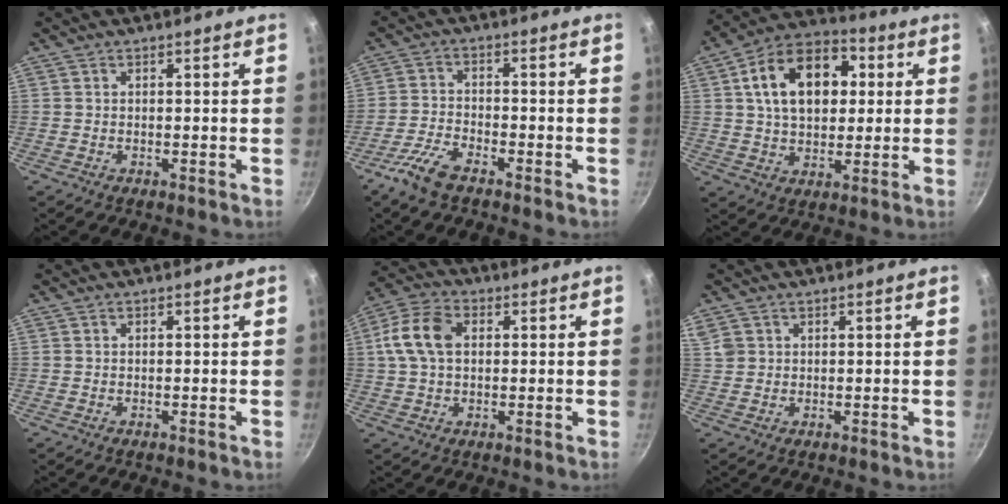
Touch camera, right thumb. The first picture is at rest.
{"total": 5.9, "force": [-4.3, 2.0, 3.6], "torque": [-0.086, 0.025, -0.092]}
{"total": 17.9, "force": [3.9, 11.9, 12.8], "torque": [-0.178, 0.019, 0.051]}
{"total": 0.0}
{"total": 10.0, "force": [1.6, 6.7, 7.2], "torque": [-0.136, 0.019, 0.020]}
{"total": 3.1, "force": [1.5, 2.4, 1.2], "torque": [-0.014, 0.003, 0.033]}